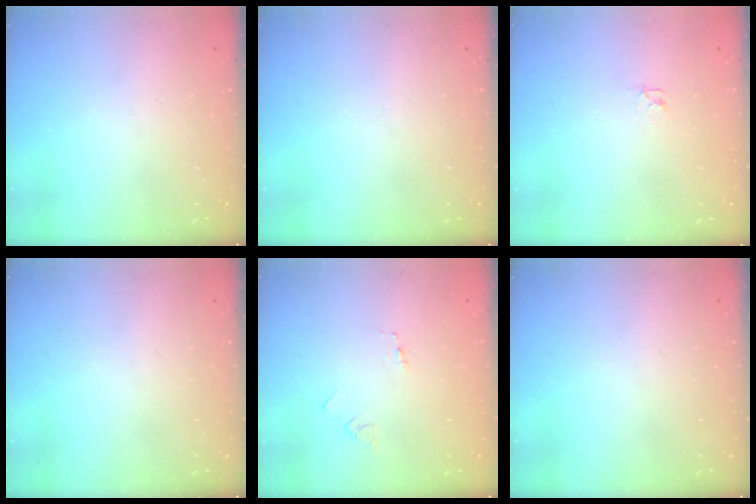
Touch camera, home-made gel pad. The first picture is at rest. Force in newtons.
{"total": 0.0}
{"total": 2.1, "press": 2.1, "slide": 0.3}
{"total": 0.0}
{"total": 1.7, "press": 1.7, "slide": 0.2}
{"total": 0.0}